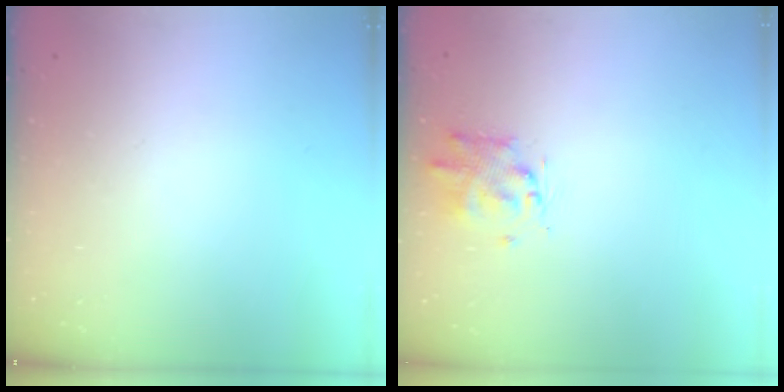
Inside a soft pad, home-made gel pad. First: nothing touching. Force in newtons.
{"total": 2.6, "press": 2.5, "slide": 0.9}